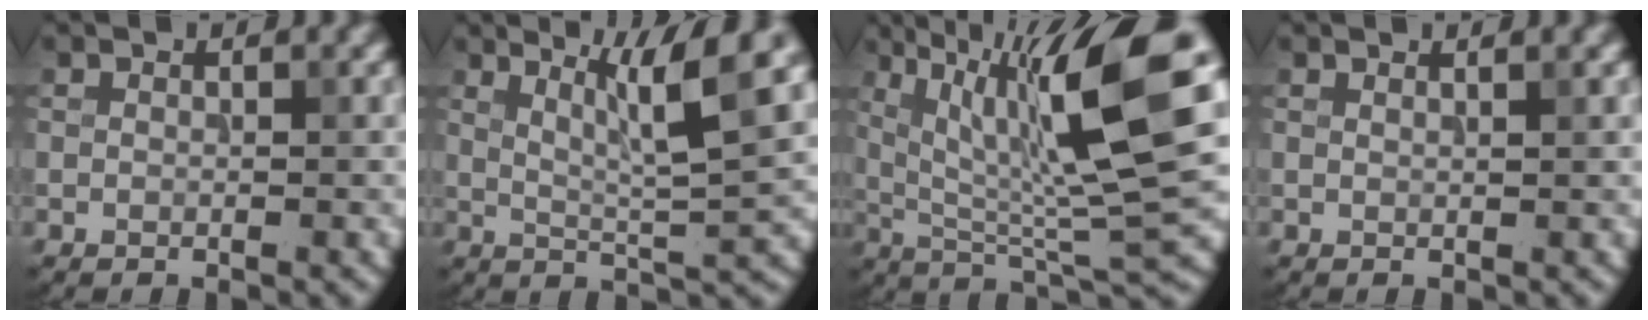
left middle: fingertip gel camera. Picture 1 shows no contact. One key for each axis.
{"total": 7.0, "fx": 3.3, "fy": 1.0, "fz": 6.1, "tx": -0.091, "ty": 0.007, "tz": 0.058}
{"total": 12.4, "fx": 4.0, "fy": 2.3, "fz": 11.5, "tx": -0.187, "ty": 0.005, "tz": 0.075}
{"total": 1.3, "fx": 0.9, "fy": 0.5, "fz": 0.8, "tx": 0.001, "ty": -0.002, "tz": 0.002}